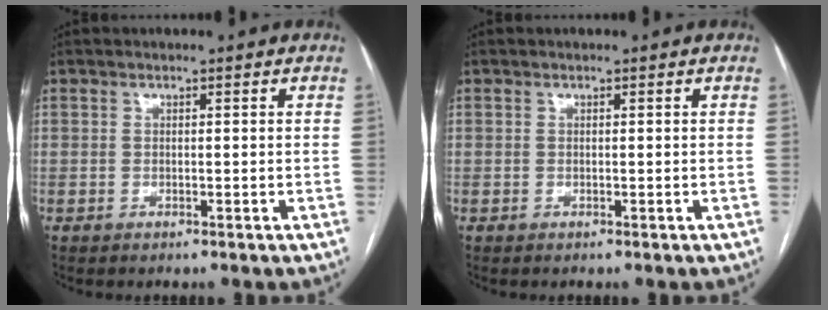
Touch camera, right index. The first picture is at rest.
{"total": 0.0}